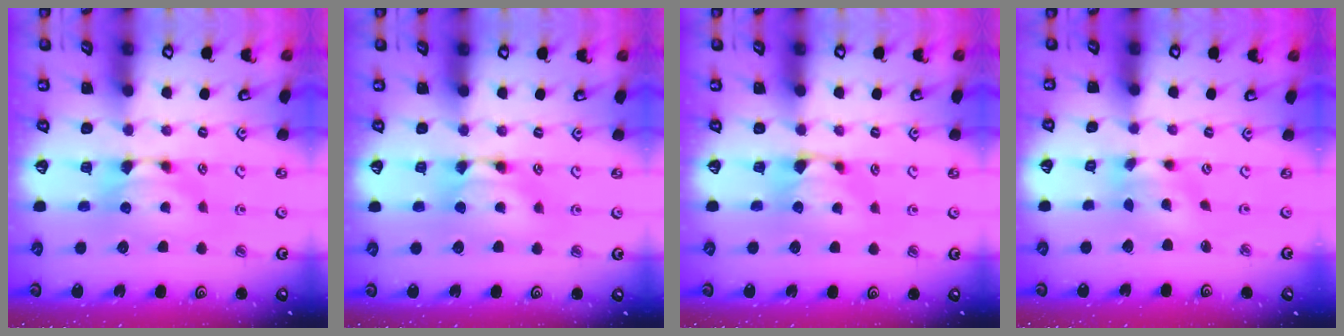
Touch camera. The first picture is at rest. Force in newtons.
{"total": 1.5, "press": 1.5, "slide": 0.1}
{"total": 0.8, "press": 0.2, "slide": 0.8}
{"total": 2.9, "press": 2.4, "slide": 1.6}